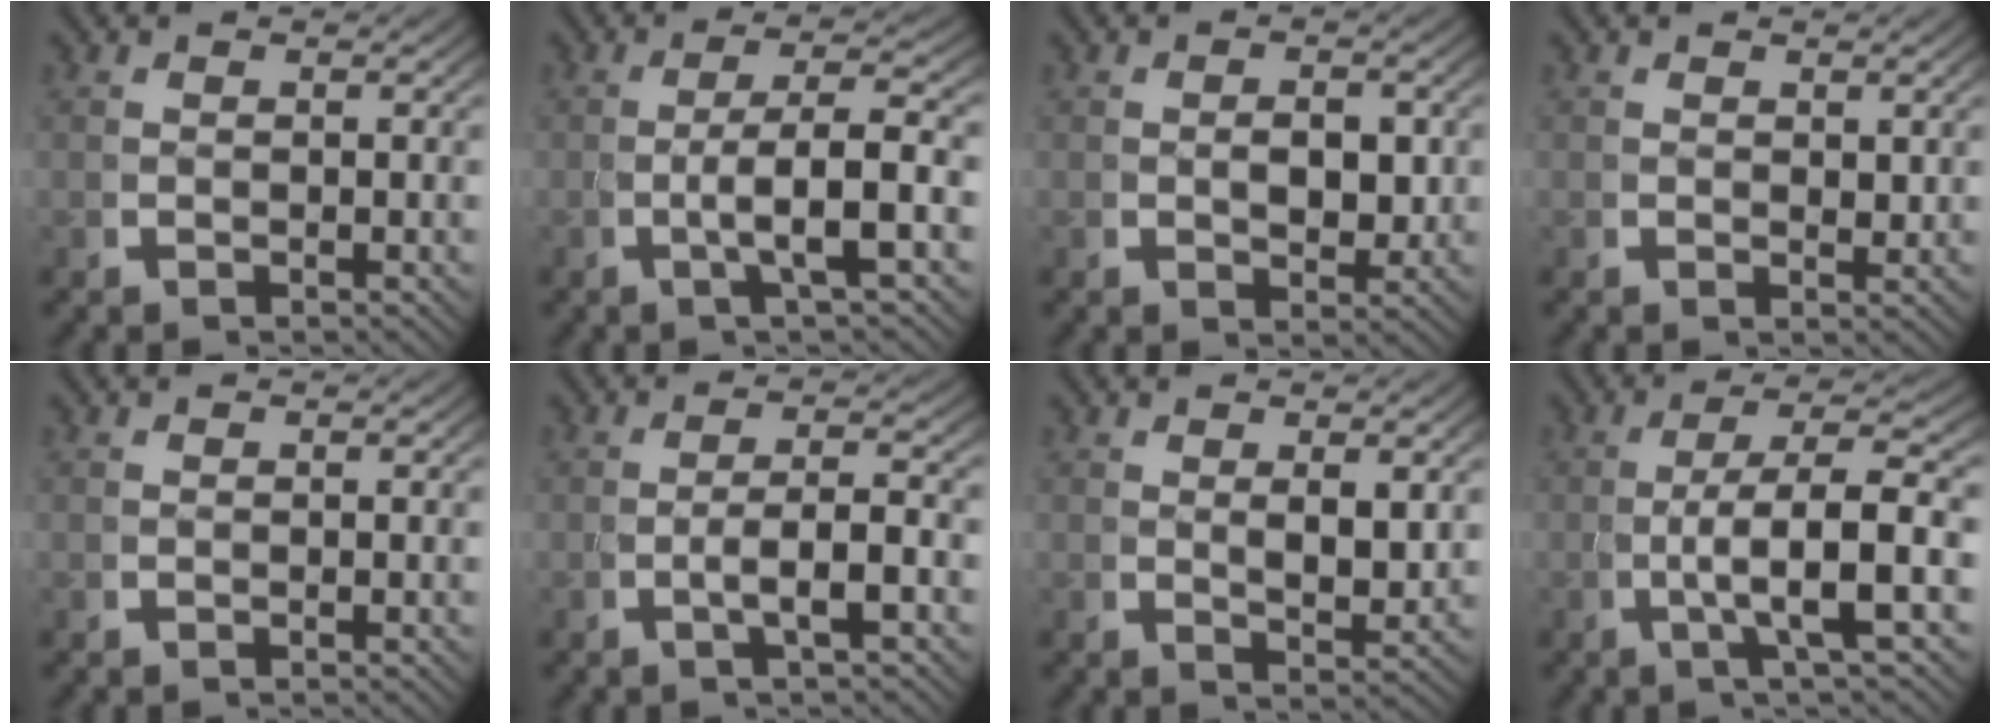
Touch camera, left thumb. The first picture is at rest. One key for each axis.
{"total": 5.4, "fx": -0.5, "fy": 1.6, "fz": 5.2, "tx": -0.100, "ty": -0.009, "tz": -0.004}
{"total": 3.0, "fx": 0.2, "fy": 2.0, "fz": 2.2, "tx": -0.031, "ty": -0.013, "tz": 0.009}
{"total": 0.9, "fx": 0.7, "fy": 0.4, "fz": 0.3, "tx": -0.003, "ty": -0.007, "tz": 0.015}
{"total": 0.0}
{"total": 3.5, "fx": -0.6, "fy": 1.1, "fz": 3.3, "tx": -0.067, "ty": -0.006, "tz": -0.008}
{"total": 2.1, "fx": 1.0, "fy": 0.8, "fz": 1.7, "tx": -0.032, "ty": -0.010, "tz": 0.022}
{"total": 7.1, "fx": -0.4, "fy": 2.5, "fz": 6.7, "tx": -0.130, "ty": -0.015, "tz": -0.001}